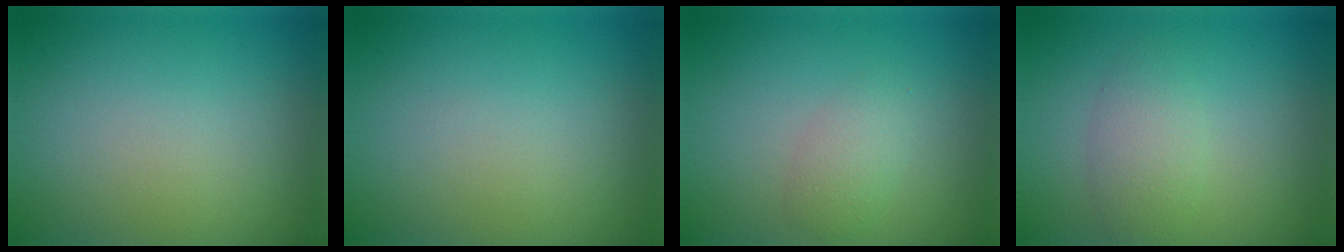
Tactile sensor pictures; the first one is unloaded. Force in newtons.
{"total": 0.0}
{"total": 1.8, "press": 1.8, "slide": 0.1}
{"total": 2.8, "press": 2.8, "slide": 0.2}